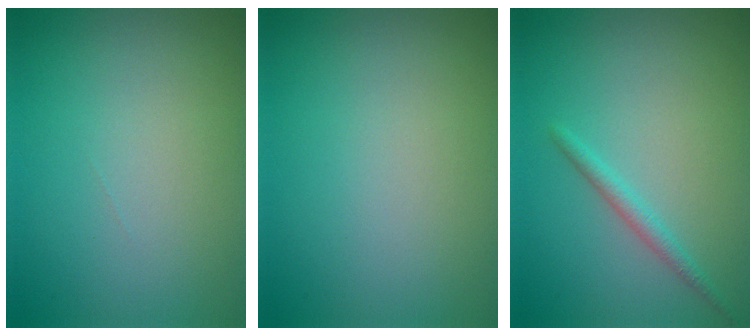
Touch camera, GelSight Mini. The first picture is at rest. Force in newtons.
{"total": 0.0}
{"total": 1.4, "press": 1.4, "slide": 0.0}